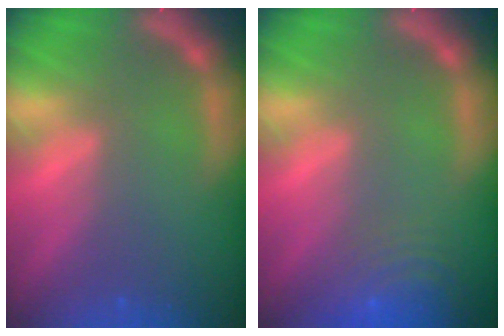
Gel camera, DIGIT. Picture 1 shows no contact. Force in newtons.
{"total": 8.5}